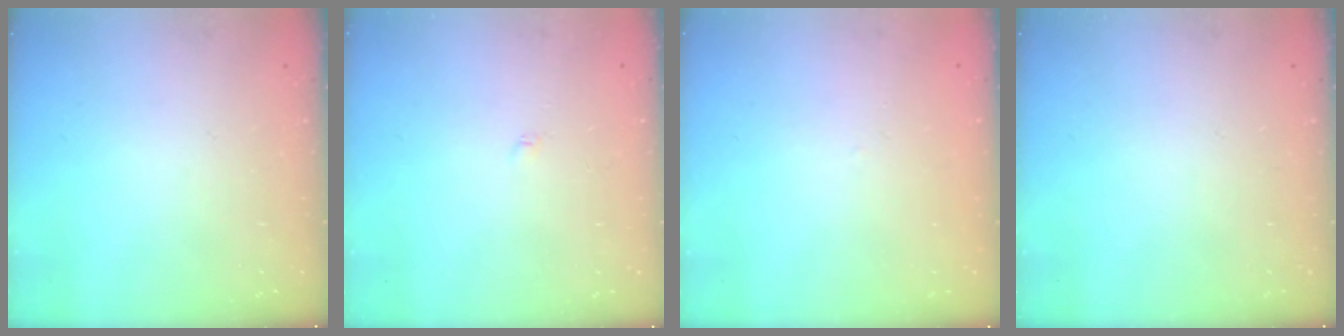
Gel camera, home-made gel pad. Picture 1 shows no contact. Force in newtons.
{"total": 1.8, "press": 1.7, "slide": 0.3}
{"total": 1.6, "press": 1.6, "slide": 0.3}
{"total": 0.0}